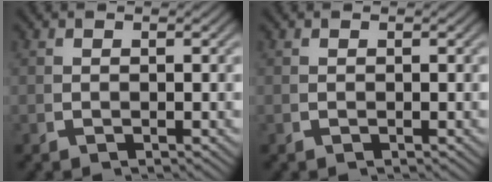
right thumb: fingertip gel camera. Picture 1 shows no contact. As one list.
[{"total": 0.0}]